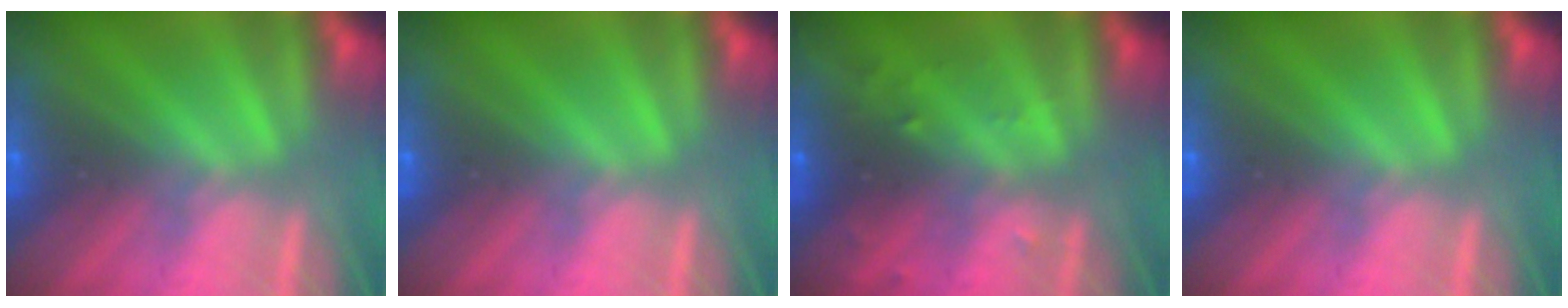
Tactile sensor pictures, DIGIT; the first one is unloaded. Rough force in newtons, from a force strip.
{"total": 0.0}
{"total": 3.2}
{"total": 0.0}